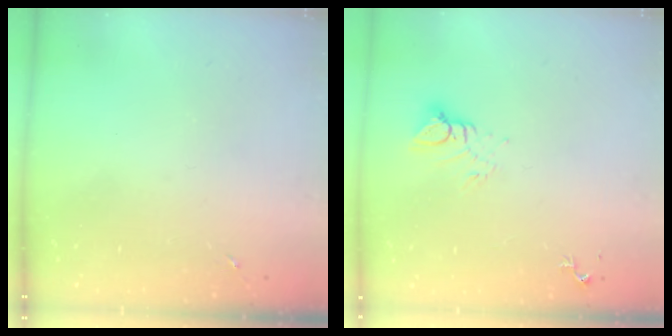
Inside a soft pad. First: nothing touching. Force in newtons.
{"total": 5.9, "press": 5.9, "slide": 0.2}